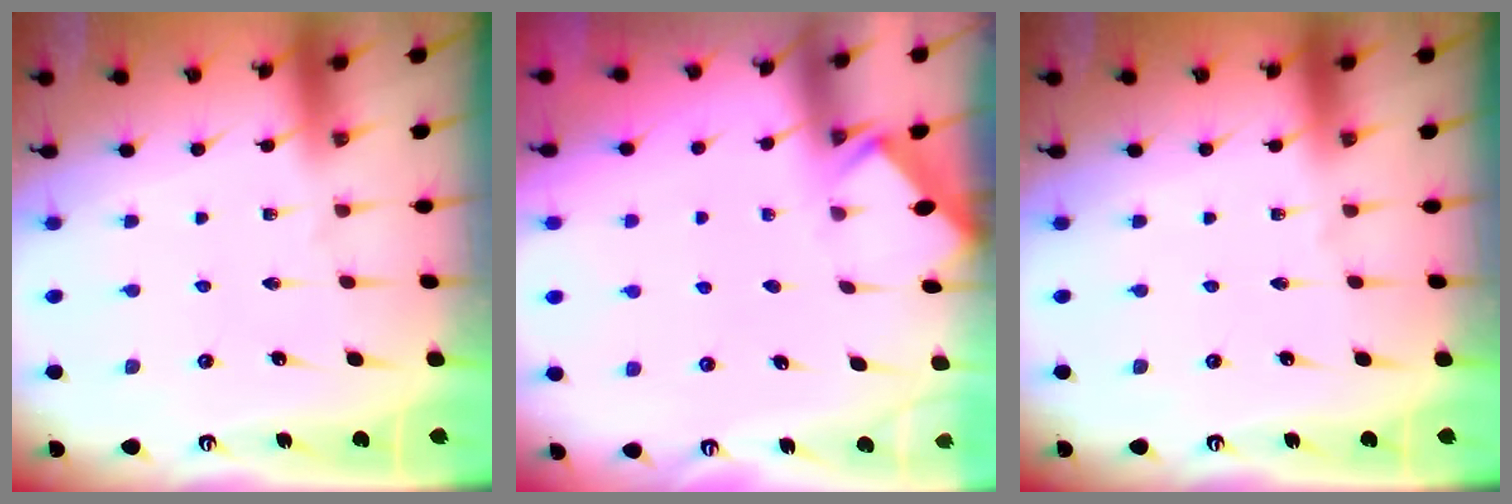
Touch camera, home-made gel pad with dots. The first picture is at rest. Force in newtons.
{"total": 2.5, "press": 2.4, "slide": 0.4}
{"total": 0.0}